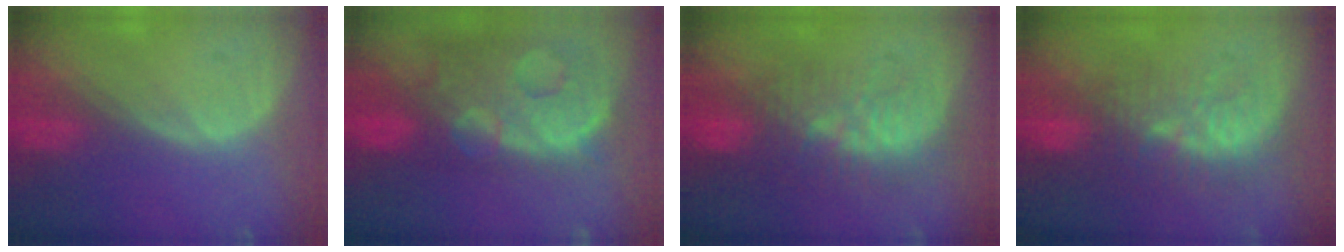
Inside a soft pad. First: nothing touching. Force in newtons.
{"total": 13.9, "press": 11.3, "slide": 8.1}
{"total": 9.1, "press": 8.8, "slide": 2.3}
{"total": 9.4, "press": 9.0, "slide": 2.7}